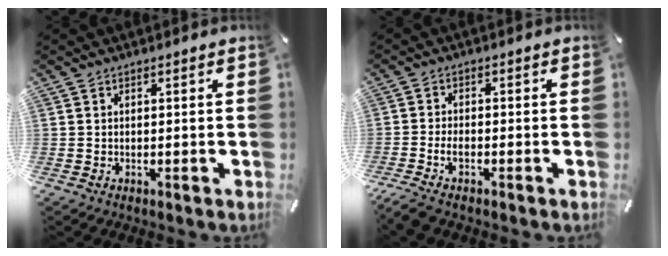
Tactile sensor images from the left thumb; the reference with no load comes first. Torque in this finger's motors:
{"motor_torque": [-0.19, 0.40, 0.13, 0.11, 0.10]}